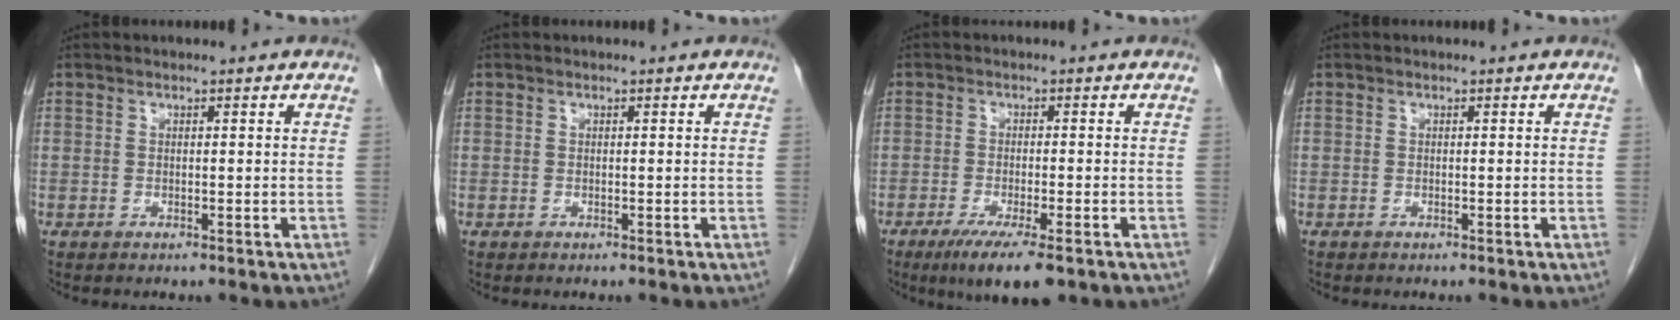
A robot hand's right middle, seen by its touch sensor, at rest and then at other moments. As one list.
[{"total": 0.0}, {"total": 7.7, "force": [-4.8, 1.1, 5.8], "torque": [-0.095, -0.020, -0.073]}, {"total": 0.0}]